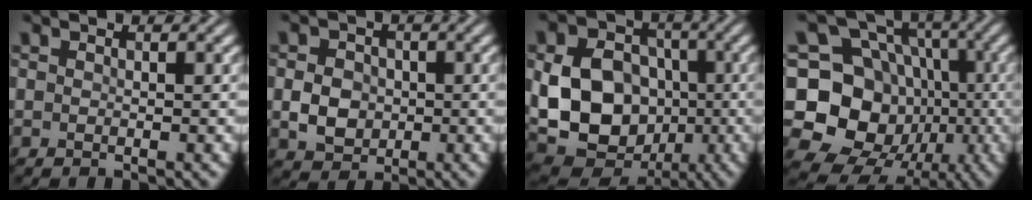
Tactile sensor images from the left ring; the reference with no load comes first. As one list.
[{"total": 3.7, "force": [-0.5, 3.1, 2.0], "torque": [-0.037, -0.001, -0.010]}, {"total": 11.5, "force": [-1.4, 8.8, 7.2], "torque": [-0.123, -0.007, -0.026]}, {"total": 14.7, "force": [-2.3, 12.9, 6.8], "torque": [-0.136, -0.003, -0.055]}]